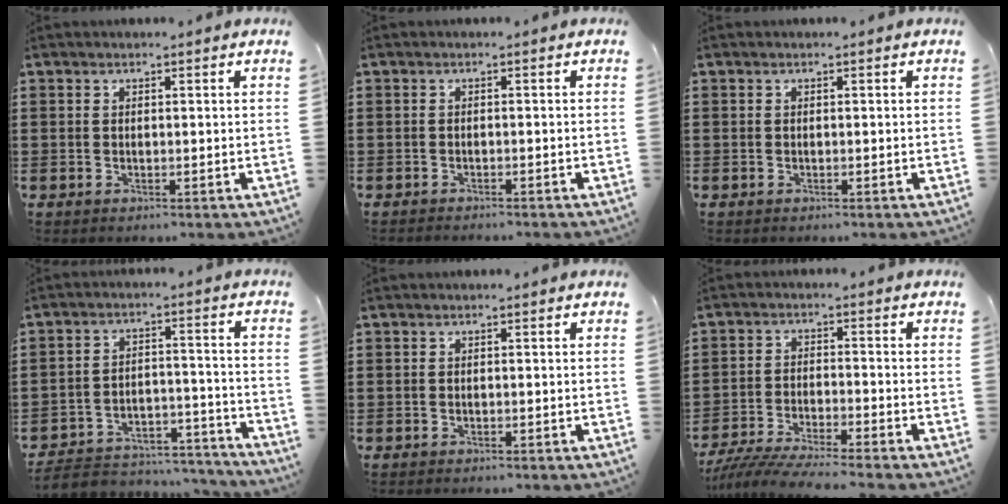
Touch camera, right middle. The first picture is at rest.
{"total": 1.0, "force": [-1.0, 0.1, -0.1], "torque": [-0.002, 0.003, -0.022]}
{"total": 0.0}
{"total": 5.7, "force": [-5.4, 1.5, 1.0], "torque": [-0.020, 0.013, -0.109]}
{"total": 0.6, "force": [-0.6, 0.1, 0.0], "torque": [-0.001, 0.001, -0.013]}
{"total": 5.7, "force": [-5.4, 0.0, 1.6], "torque": [-0.046, -0.012, -0.111]}